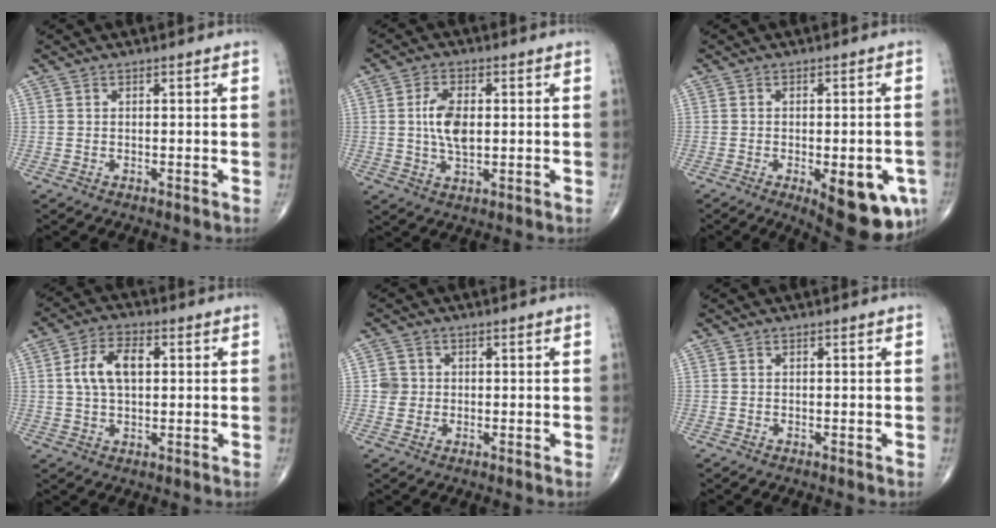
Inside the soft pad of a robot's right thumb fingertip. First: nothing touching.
{"total": 7.1, "force": [0.6, 3.7, 6.0], "torque": [-0.115, -0.001, 0.009]}
{"total": 14.0, "force": [-5.2, 5.2, 11.9], "torque": [-0.115, 0.002, -0.052]}
{"total": 8.4, "force": [1.5, 4.7, 6.7], "torque": [-0.124, 0.012, 0.026]}
{"total": 2.6, "force": [0.1, 2.6, 0.4], "torque": [0.012, 0.006, 0.000]}
{"total": 0.0}